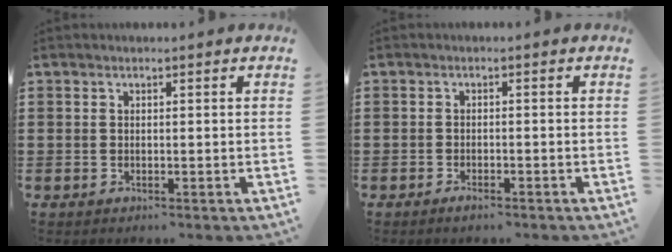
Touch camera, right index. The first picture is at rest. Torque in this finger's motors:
{"motor_torque": [0.54, 1.60, -0.03, -0.01]}